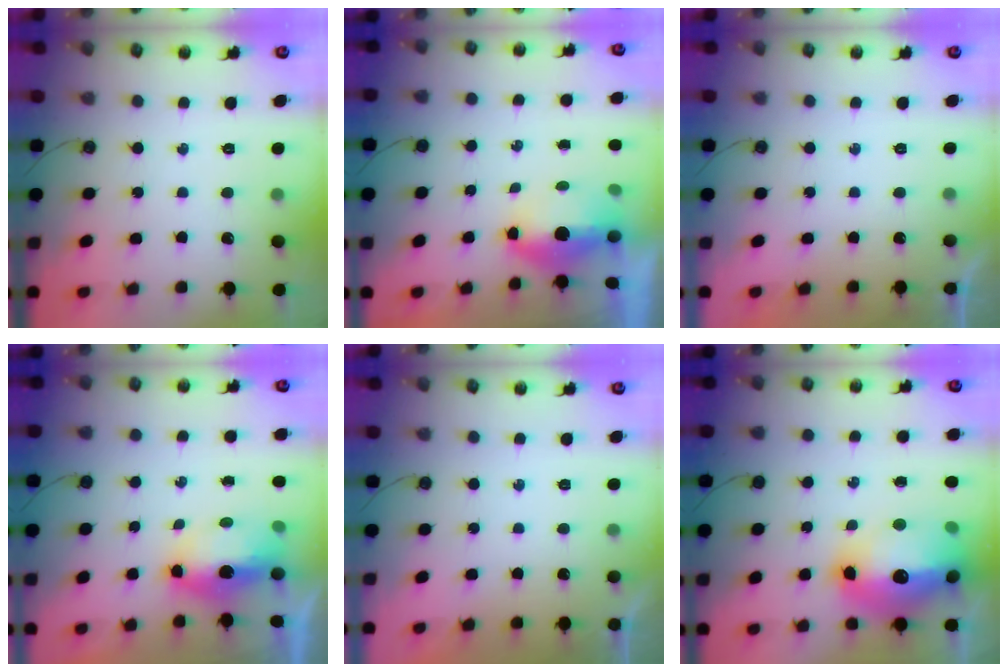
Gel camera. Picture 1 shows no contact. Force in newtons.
{"total": 12.5, "press": 7.8, "slide": 9.7}
{"total": 0.0}
{"total": 7.3, "press": 7.2, "slide": 1.2}
{"total": 0.0}
{"total": 22.1, "press": 21.4, "slide": 5.3}